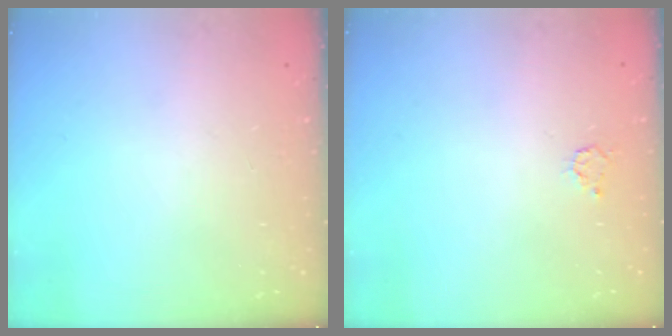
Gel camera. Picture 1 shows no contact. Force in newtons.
{"total": 2.9, "press": 2.9, "slide": 0.3}